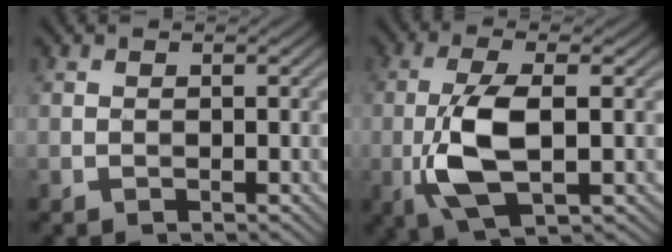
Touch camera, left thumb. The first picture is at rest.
{"total": 8.5, "force": [-1.4, 3.1, 7.7], "torque": [-0.168, 0.003, -0.028]}